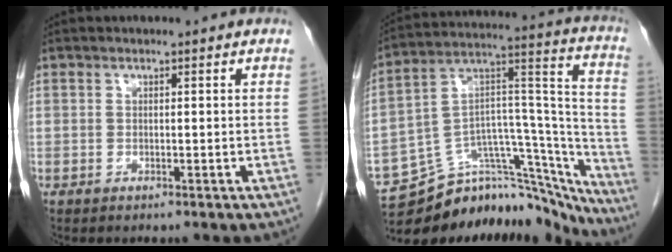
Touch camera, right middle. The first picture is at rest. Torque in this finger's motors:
{"motor_torque": [-0.12, -0.10, 0.04, -0.04]}